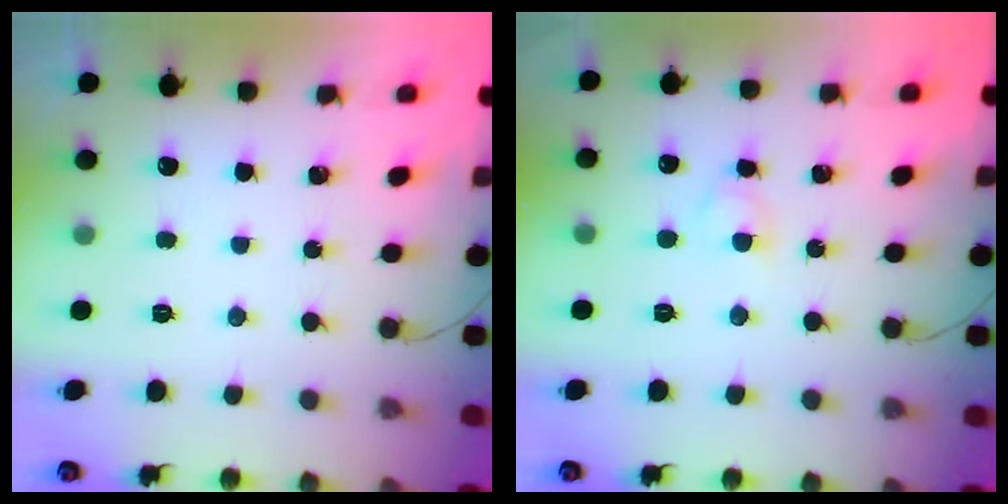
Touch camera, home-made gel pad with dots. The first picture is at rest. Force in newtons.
{"total": 2.9, "press": 2.7, "slide": 1.1}